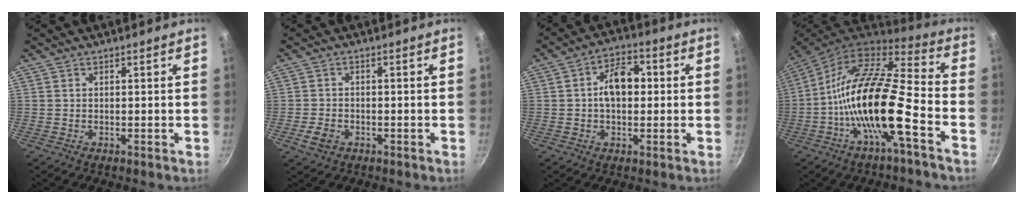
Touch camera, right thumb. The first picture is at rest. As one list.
[{"total": 3.6, "force": [-1.6, 2.5, 1.9], "torque": [-0.035, 0.012, -0.029]}, {"total": 8.3, "force": [0.6, 5.4, 6.4], "torque": [-0.069, 0.021, -0.001]}, {"total": 19.7, "force": [-6.3, 5.8, 17.8], "torque": [-0.314, 0.050, -0.136]}]